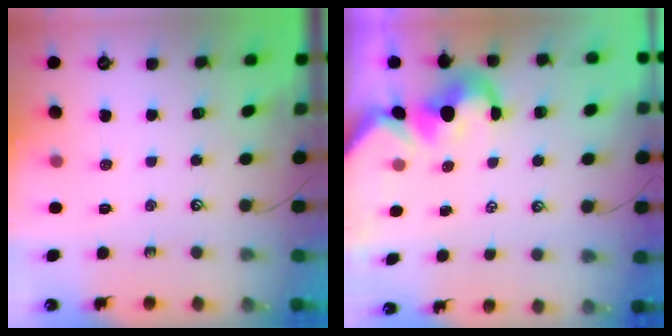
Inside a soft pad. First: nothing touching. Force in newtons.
{"total": 3.0, "press": 2.8, "slide": 1.1}